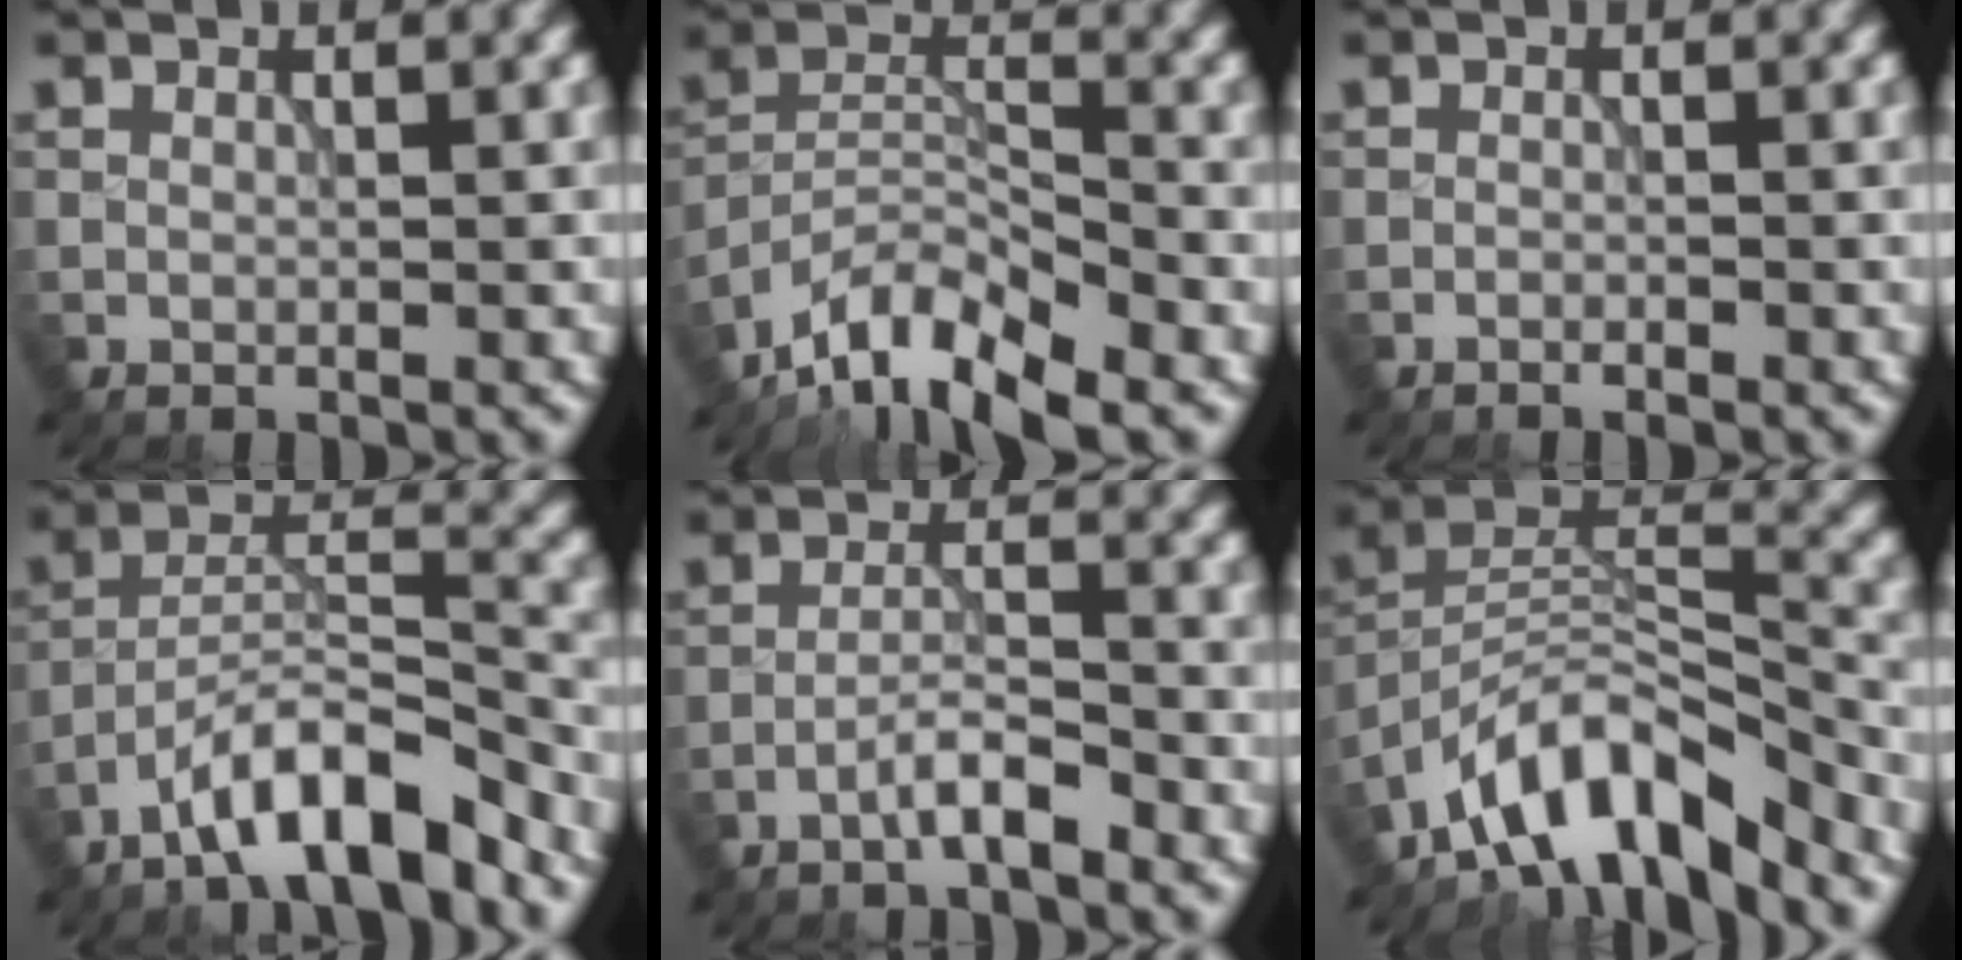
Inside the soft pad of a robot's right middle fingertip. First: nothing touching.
{"total": 8.5, "force": [-6.8, 2.5, 4.5], "torque": [-0.069, -0.001, -0.138]}
{"total": 0.6, "force": [-0.5, 0.1, 0.4], "torque": [-0.003, 0.001, -0.010]}
{"total": 7.7, "force": [-5.7, 1.8, 4.9], "torque": [-0.077, 0.012, -0.101]}
{"total": 2.8, "force": [-2.0, 0.4, 2.0], "torque": [-0.032, 0.012, -0.042]}
{"total": 9.5, "force": [-7.1, 3.3, 5.4], "torque": [-0.077, 0.005, -0.139]}